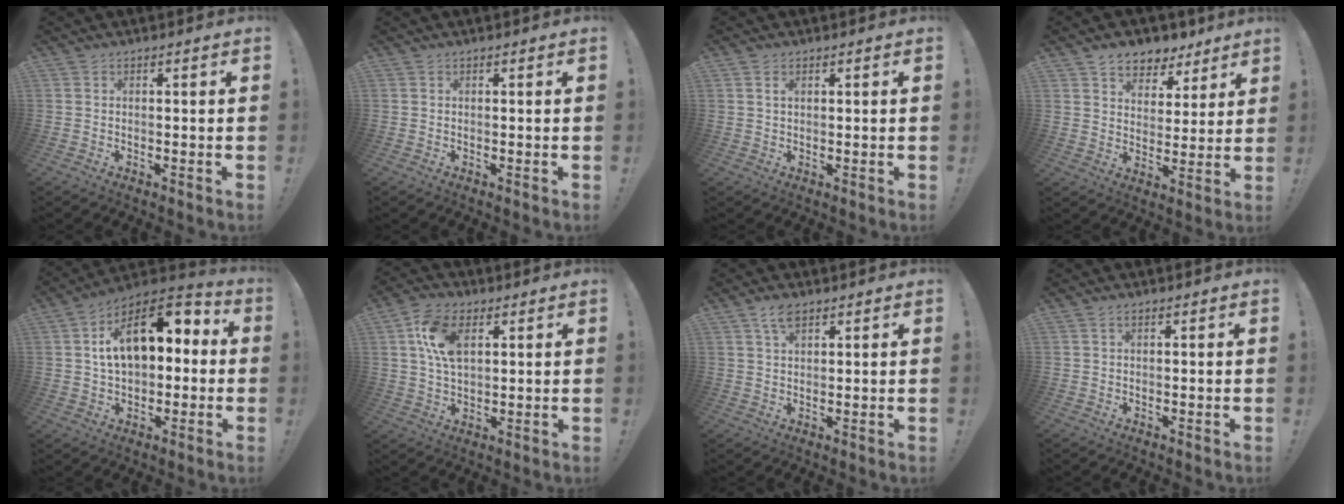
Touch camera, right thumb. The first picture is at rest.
{"total": 0.0}
{"total": 1.4, "force": [0.7, 0.7, 0.9], "torque": [-0.009, -0.003, 0.011]}
{"total": 8.0, "force": [6.0, 5.0, 1.7], "torque": [-0.023, -0.048, 0.115]}
{"total": 16.0, "force": [4.2, 9.6, 12.1], "torque": [-0.176, -0.007, 0.070]}
{"total": 11.7, "force": [3.9, 7.2, 8.3], "torque": [-0.153, 0.004, 0.072]}
{"total": 4.6, "force": [2.9, 2.1, 2.8], "torque": [-0.046, -0.010, 0.052]}
{"total": 1.0, "force": [0.5, 0.4, 0.7], "torque": [-0.016, 0.002, 0.010]}